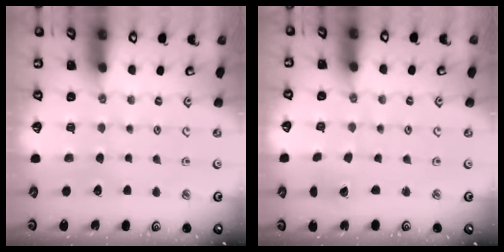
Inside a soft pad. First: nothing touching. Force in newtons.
{"total": 2.4, "press": 2.4, "slide": 0.1}